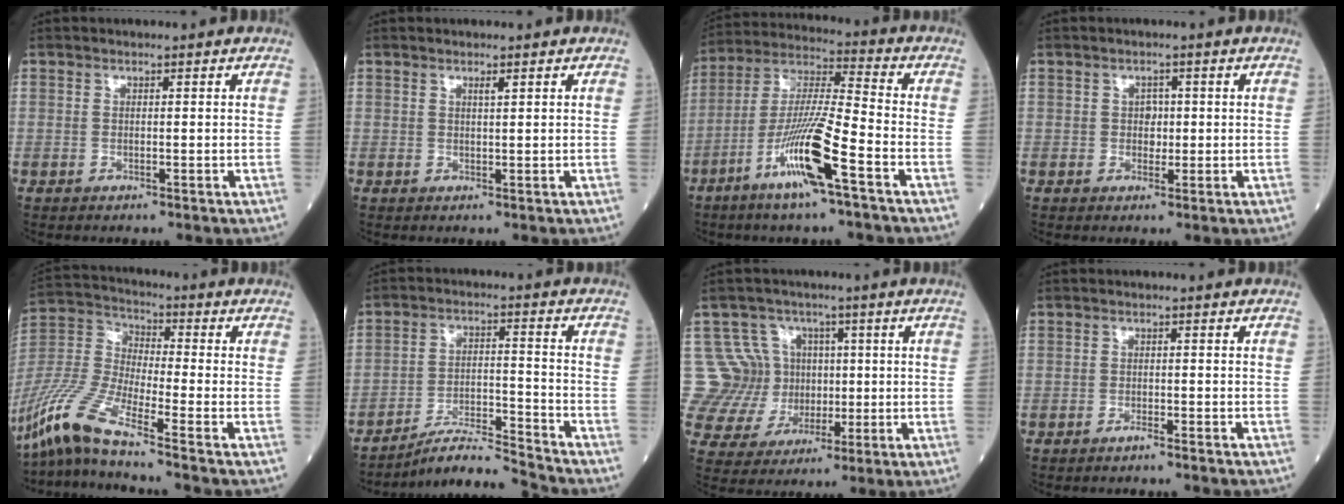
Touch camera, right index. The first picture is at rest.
{"total": 0.8, "force": [0.7, 0.0, 0.5], "torque": [-0.004, -0.002, 0.011]}
{"total": 13.5, "force": [-6.4, 0.3, 11.9], "torque": [-0.240, -0.012, -0.123]}
{"total": 1.9, "force": [0.1, 1.6, 1.2], "torque": [-0.012, 0.002, 0.002]}
{"total": 12.3, "force": [-9.8, -0.6, 7.4], "torque": [-0.168, -0.014, -0.201]}
{"total": 8.0, "force": [-7.8, -1.6, 0.8], "torque": [-0.011, 0.011, -0.139]}
{"total": 11.9, "force": [2.0, 11.7, 1.4], "torque": [-0.038, 0.056, 0.050]}
{"total": 1.3, "force": [-1.2, -0.1, 0.3], "torque": [-0.004, 0.002, -0.018]}